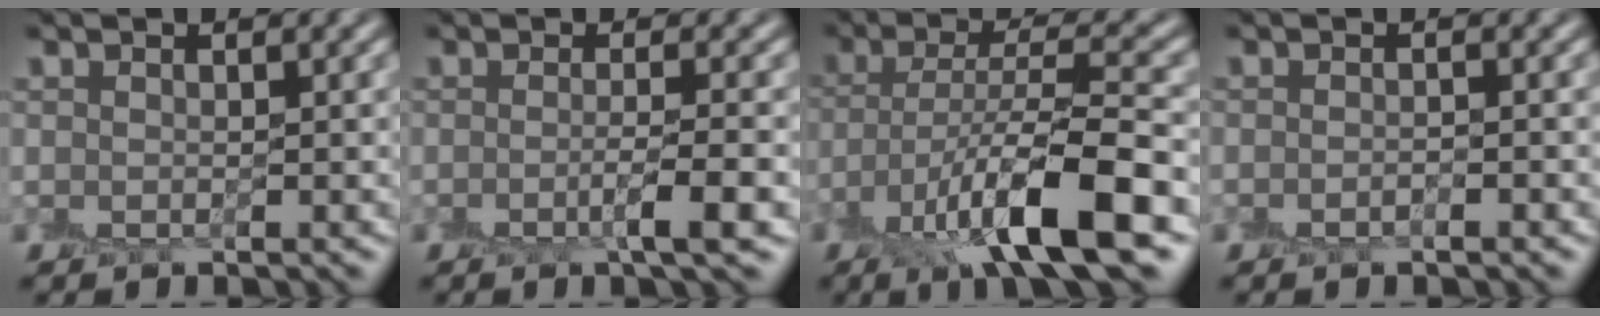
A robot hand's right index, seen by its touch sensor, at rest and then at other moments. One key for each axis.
{"total": 2.5, "fx": -0.9, "fy": 0.2, "fz": 2.4, "tx": -0.035, "ty": 0.001, "tz": -0.020}
{"total": 9.1, "fx": -4.6, "fy": 1.9, "fz": 7.7, "tx": -0.137, "ty": 0.003, "tz": -0.084}
{"total": 0.8, "fx": -0.7, "fy": 0.0, "fz": 0.3, "tx": -0.006, "ty": 0.001, "tz": -0.012}